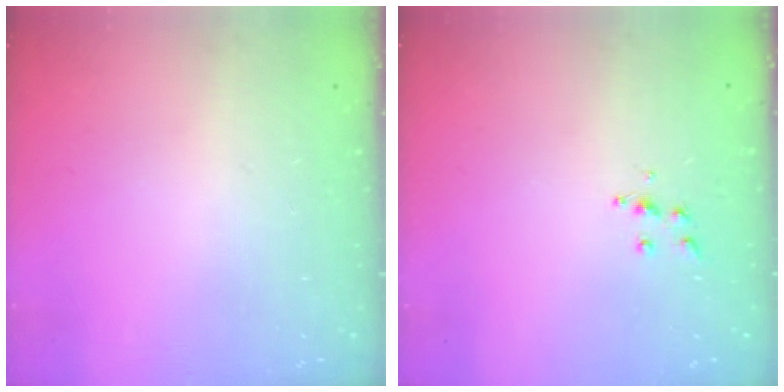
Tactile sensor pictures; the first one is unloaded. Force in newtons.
{"total": 6.1, "press": 6.1, "slide": 0.5}